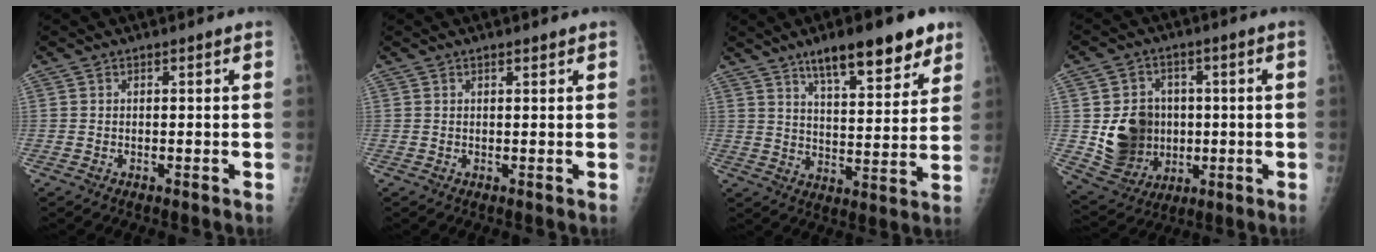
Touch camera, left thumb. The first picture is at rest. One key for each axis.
{"total": 0.9, "fx": 0.7, "fy": 0.3, "fz": 0.6, "tx": -0.009, "ty": -0.002, "tz": 0.010}
{"total": 15.5, "fx": 10.2, "fy": 4.9, "fz": 10.7, "tx": -0.121, "ty": -0.046, "tz": 0.156}
{"total": 13.1, "fx": -0.4, "fy": 11.4, "fz": 6.5, "tx": -0.074, "ty": -0.004, "tz": 0.014}